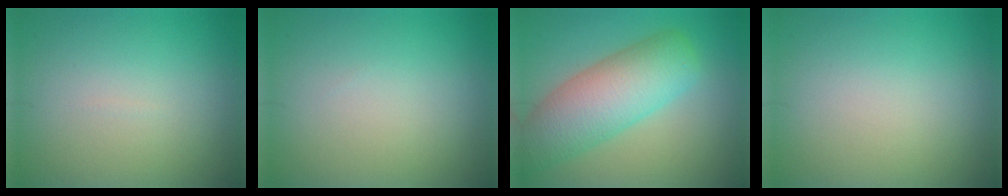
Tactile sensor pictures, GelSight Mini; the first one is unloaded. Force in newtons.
{"total": 0.0}
{"total": 7.8, "press": 7.8, "slide": 0.3}
{"total": 0.0}